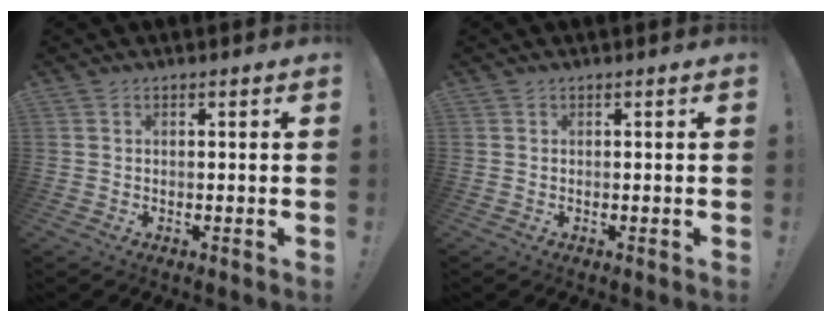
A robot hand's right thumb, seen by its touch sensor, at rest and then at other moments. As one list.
[{"total": 0.0}]